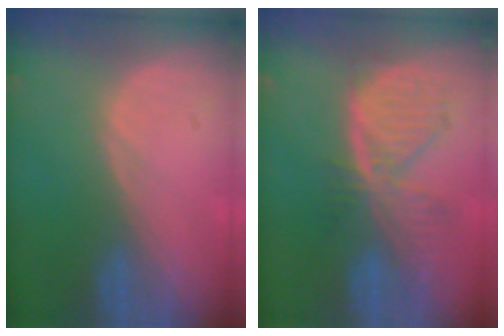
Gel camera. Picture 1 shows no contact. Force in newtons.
{"total": 7.6, "press": 6.7, "slide": 3.7}